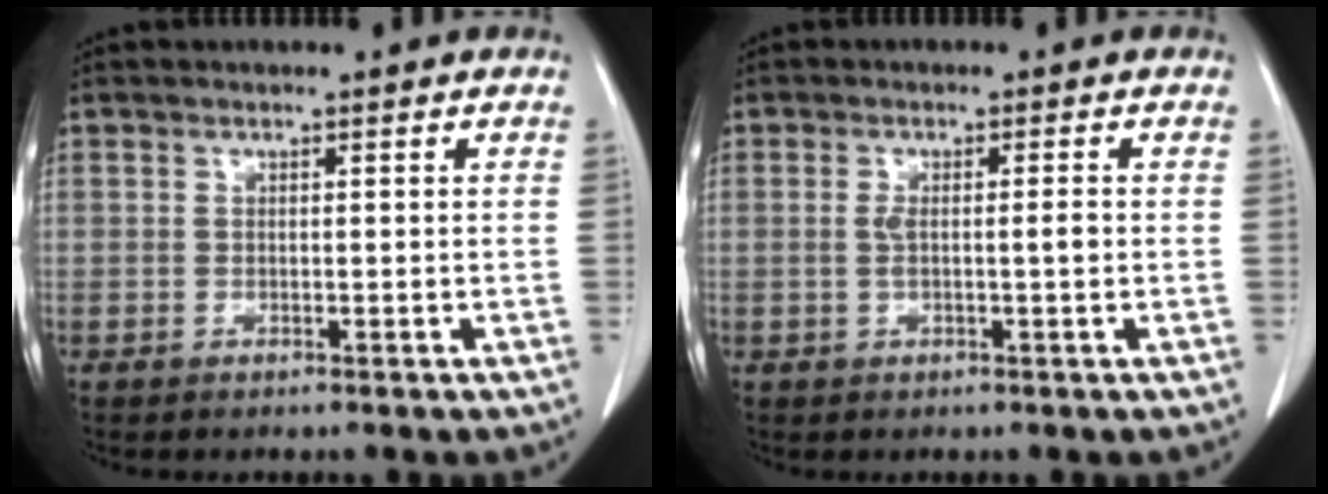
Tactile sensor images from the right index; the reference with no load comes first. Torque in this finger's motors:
{"motor_torque": [-0.07, -0.11, 0.06, 0.00]}